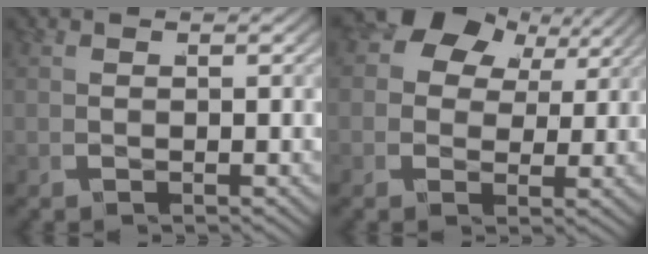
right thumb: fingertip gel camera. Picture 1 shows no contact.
{"total": 7.8, "force": [2.8, 5.8, 4.4], "torque": [-0.097, -0.001, 0.037]}